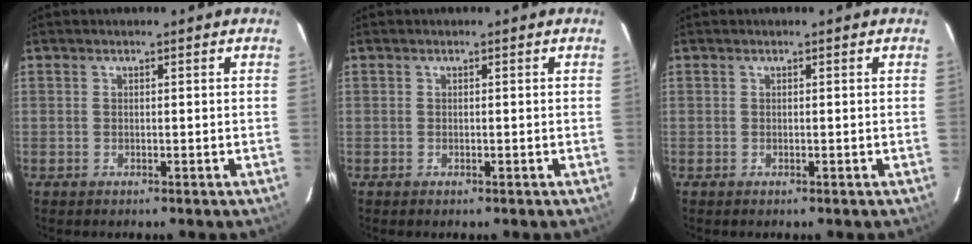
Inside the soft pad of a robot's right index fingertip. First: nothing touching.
{"total": 0.0}
{"total": 0.0}